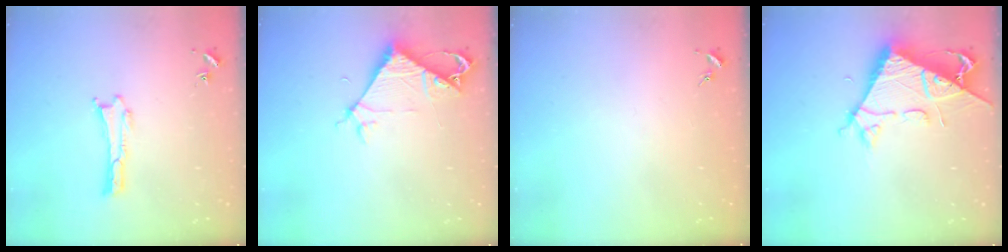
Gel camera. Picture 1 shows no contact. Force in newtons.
{"total": 6.1, "press": 6.0, "slide": 0.5}
{"total": 0.0}
{"total": 8.4, "press": 8.3, "slide": 0.8}